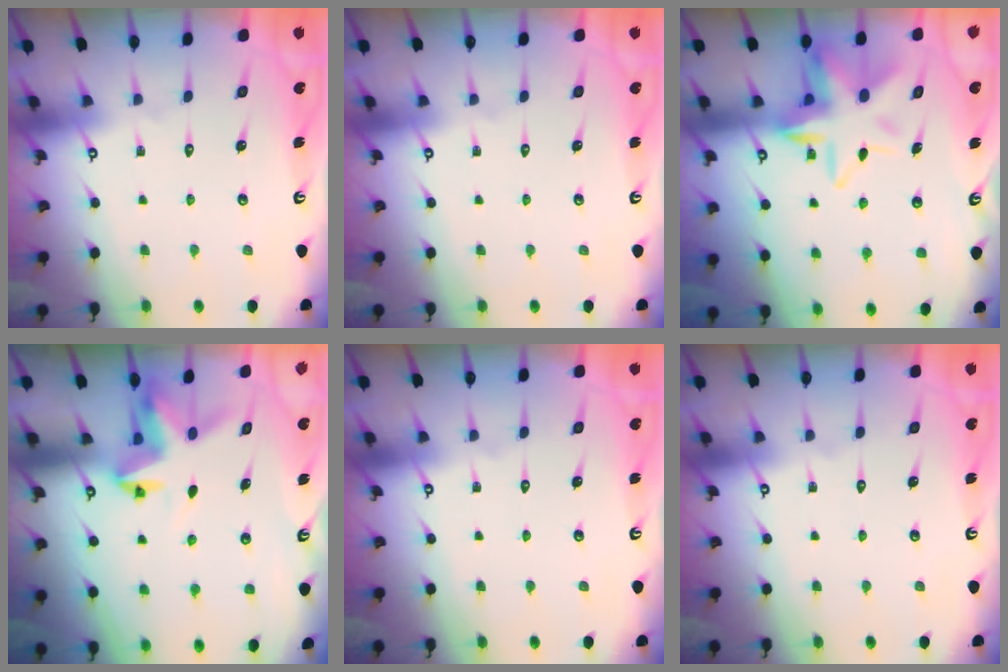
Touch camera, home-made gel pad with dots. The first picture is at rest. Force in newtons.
{"total": 0.0}
{"total": 11.9, "press": 11.6, "slide": 2.3}
{"total": 4.6, "press": 4.6, "slide": 0.2}
{"total": 0.0}
{"total": 0.0}